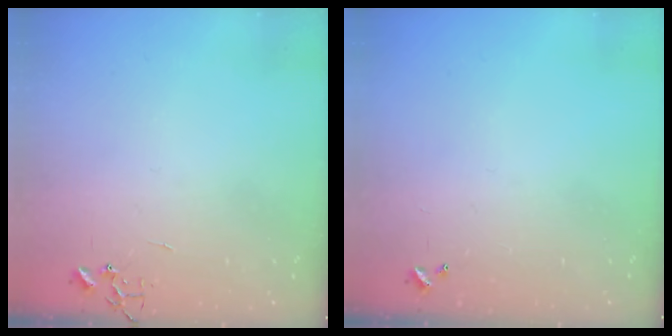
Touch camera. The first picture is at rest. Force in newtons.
{"total": 0.0}